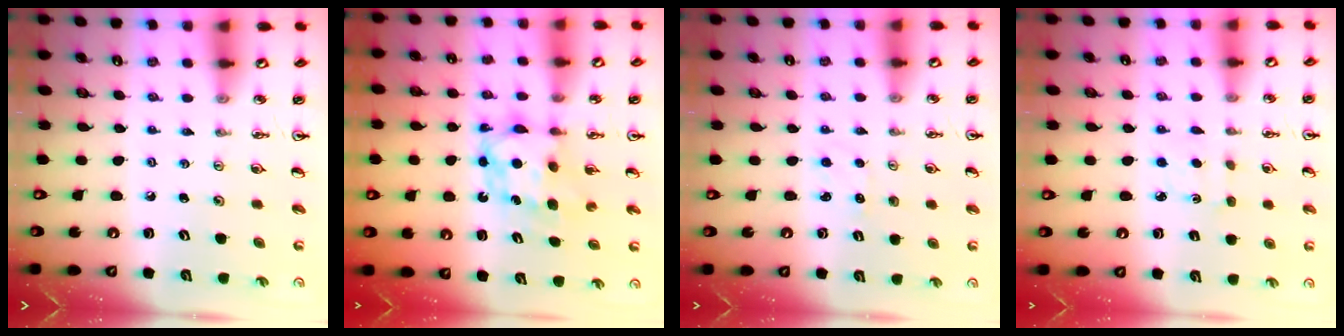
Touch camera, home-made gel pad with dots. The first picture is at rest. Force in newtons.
{"total": 6.5, "press": 6.5, "slide": 0.2}
{"total": 2.2, "press": 2.2, "slide": 0.3}
{"total": 2.3, "press": 2.3, "slide": 0.4}